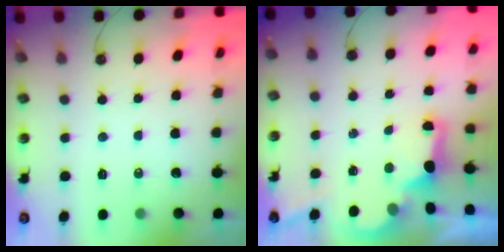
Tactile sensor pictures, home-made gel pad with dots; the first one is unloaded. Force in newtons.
{"total": 2.6, "press": 2.5, "slide": 0.8}